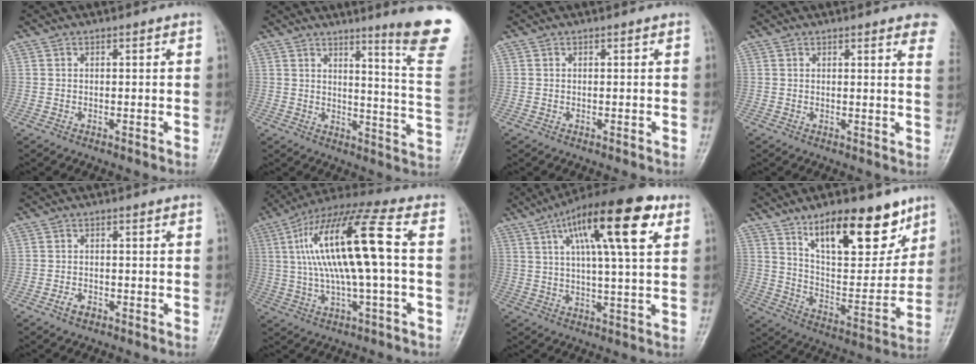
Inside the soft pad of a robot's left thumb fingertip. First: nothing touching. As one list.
[{"total": 16.1, "force": [10.9, 0.0, 11.9], "torque": [-0.132, -0.096, 0.132]}, {"total": 0.0}, {"total": 6.8, "force": [5.0, 1.2, 4.5], "torque": [-0.035, -0.012, 0.040]}, {"total": 2.2, "force": [-1.2, 1.3, 1.2], "torque": [-0.023, 0.009, -0.020]}, {"total": 17.8, "force": [1.9, 3.6, 17.3], "torque": [-0.349, 0.035, 0.032]}, {"total": 18.0, "force": [7.4, 4.6, 15.8], "torque": [-0.238, 0.002, 0.113]}, {"total": 18.8, "force": [11.9, 7.6, 12.4], "torque": [-0.140, -0.073, 0.202]}]